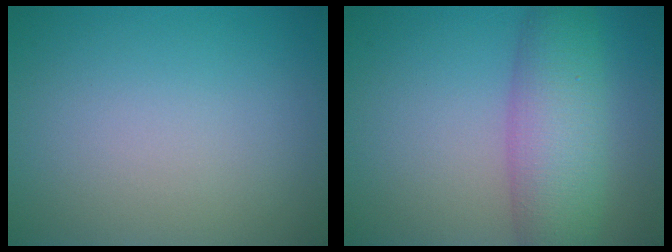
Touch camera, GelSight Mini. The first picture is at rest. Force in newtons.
{"total": 6.7, "press": 6.7, "slide": 0.2}